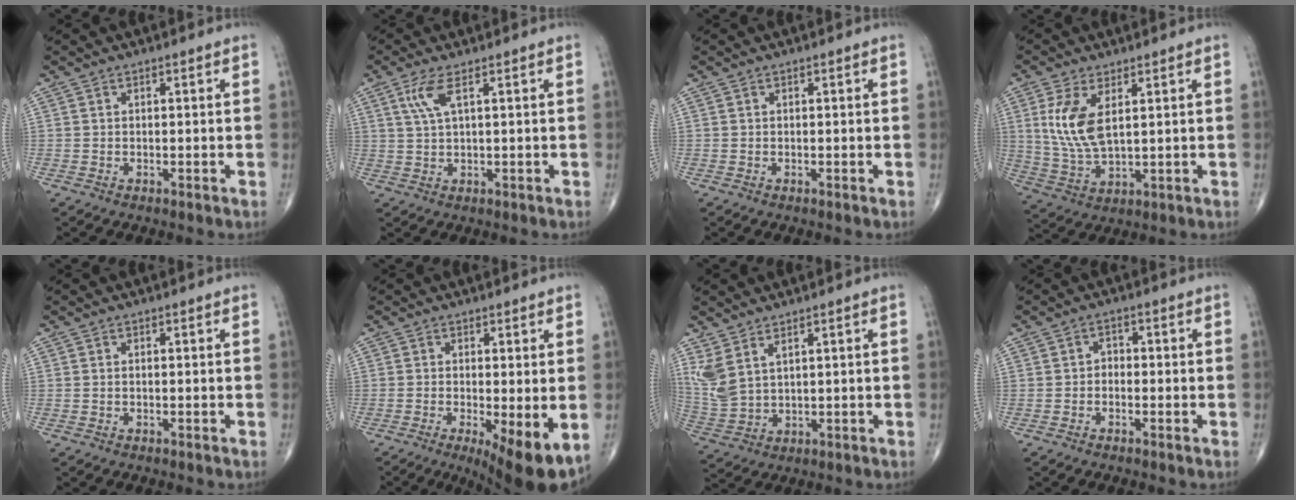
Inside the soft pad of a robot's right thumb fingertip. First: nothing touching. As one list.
[{"total": 4.2, "force": [1.8, 0.9, 3.7], "torque": [-0.096, 0.002, 0.044]}, {"total": 0.0}, {"total": 9.7, "force": [2.8, 4.5, 8.1], "torque": [-0.173, -0.012, 0.067]}, {"total": 0.0}, {"total": 10.1, "force": [-2.9, 2.7, 9.3], "torque": [-0.138, -0.021, -0.039]}, {"total": 6.8, "force": [3.7, 2.9, 4.9], "torque": [-0.115, -0.015, 0.089]}, {"total": 1.8, "force": [-0.6, 1.4, 0.9], "torque": [0.000, 0.009, -0.018]}]